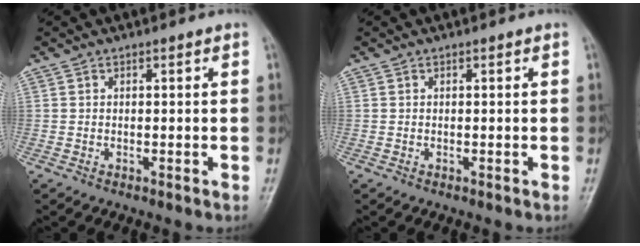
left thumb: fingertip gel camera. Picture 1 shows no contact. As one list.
[{"total": 0.0}]